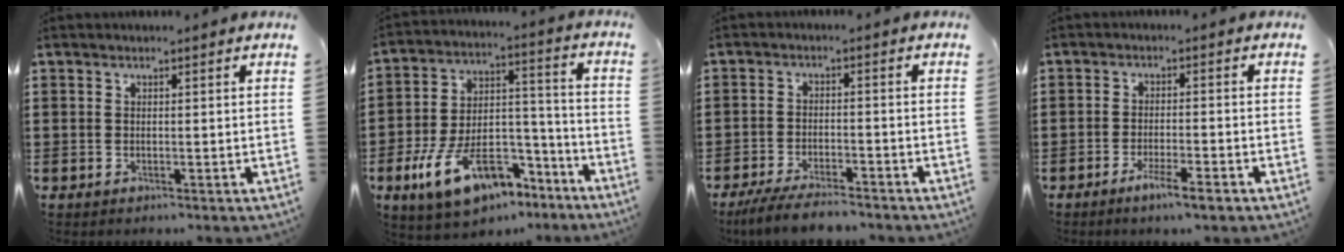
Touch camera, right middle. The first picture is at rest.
{"total": 12.9, "force": [-7.8, 6.1, 8.3], "torque": [-0.162, 0.034, -0.142]}
{"total": 4.7, "force": [-4.3, 0.4, 1.9], "torque": [-0.043, -0.007, -0.085]}
{"total": 3.7, "force": [-2.6, 0.2, 2.7], "torque": [-0.042, 0.001, -0.044]}